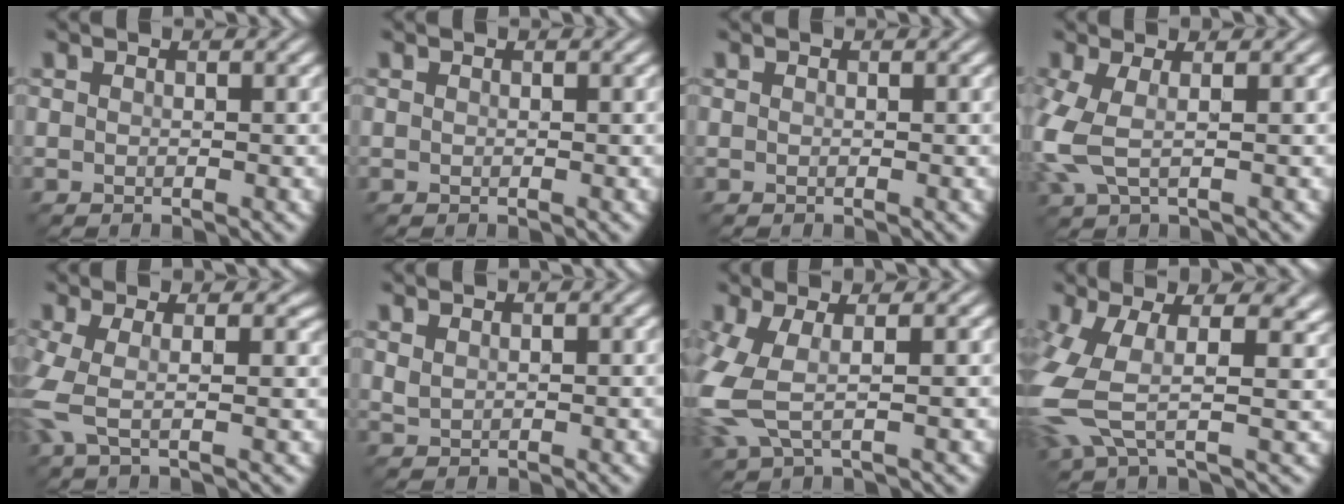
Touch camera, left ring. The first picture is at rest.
{"total": 0.0}
{"total": 0.0}
{"total": 4.0, "force": [-0.1, 1.6, 3.7], "torque": [-0.107, -0.004, -0.007]}
{"total": 4.3, "force": [-0.1, 1.5, 4.0], "torque": [-0.098, -0.004, -0.012]}
{"total": 0.7, "force": [0.5, 0.3, 0.4], "torque": [-0.014, 0.000, 0.014]}
{"total": 5.3, "force": [-0.3, 2.2, 4.8], "torque": [-0.144, -0.003, -0.010]}
{"total": 10.8, "force": [1.2, 5.4, 9.3], "torque": [-0.253, -0.017, 0.025]}